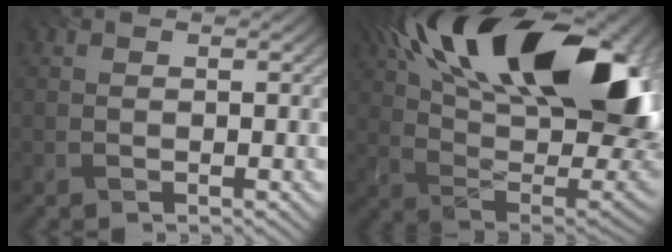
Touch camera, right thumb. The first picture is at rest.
{"total": 22.5, "force": [9.4, 10.1, 17.7], "torque": [-0.283, 0.046, 0.144]}